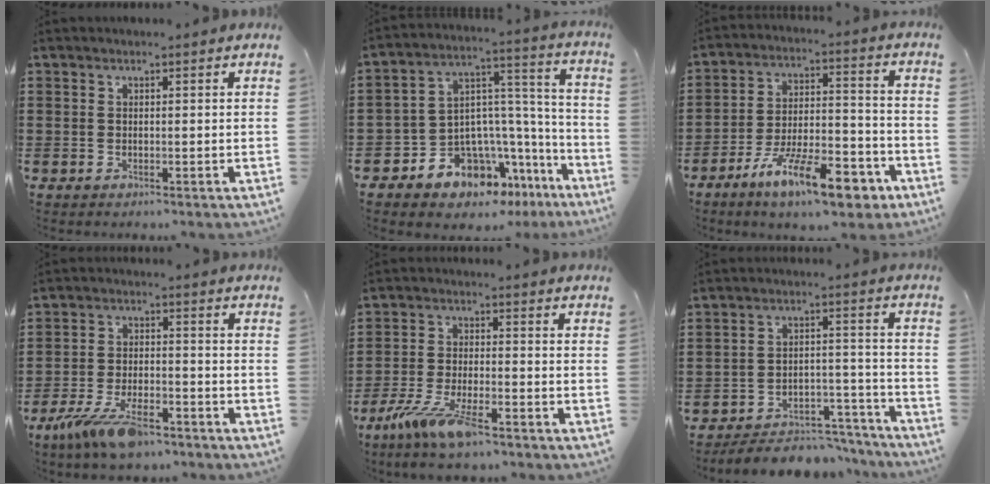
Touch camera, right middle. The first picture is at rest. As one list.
[{"total": 9.1, "force": [-7.4, 4.9, 1.9], "torque": [-0.055, -0.005, -0.141]}, {"total": 14.1, "force": [-9.3, 4.3, 9.7], "torque": [-0.166, 0.037, -0.162]}, {"total": 9.3, "force": [-6.5, 2.8, 6.0], "torque": [-0.127, 0.001, -0.120]}, {"total": 8.2, "force": [-5.7, 1.2, 5.7], "torque": [-0.130, -0.016, -0.108]}, {"total": 5.7, "force": [-5.5, 1.3, 1.0], "torque": [-0.013, 0.019, -0.108]}]